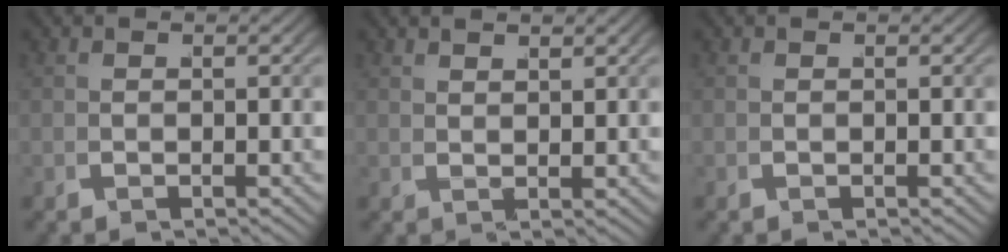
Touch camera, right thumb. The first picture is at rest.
{"total": 1.8, "force": [1.8, -0.2, 0.2], "torque": [0.003, 0.004, 0.038]}
{"total": 0.0}